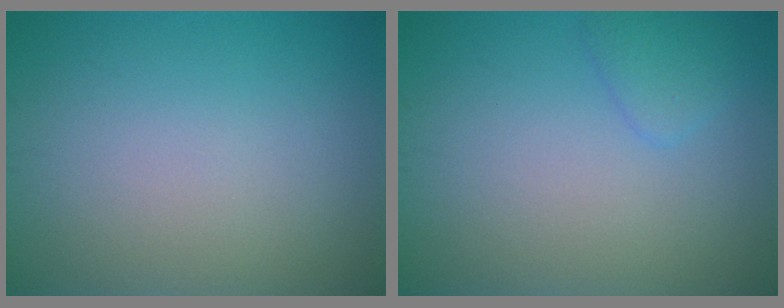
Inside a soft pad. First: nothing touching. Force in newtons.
{"total": 1.4, "press": 1.4, "slide": 0.1}